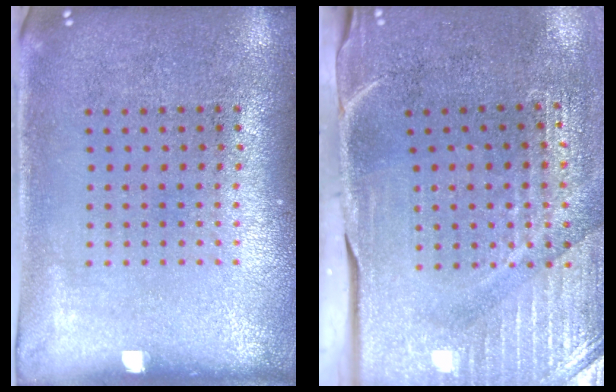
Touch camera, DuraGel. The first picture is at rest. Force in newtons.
{"total": 4.6, "press": 3.9, "slide": 2.5}